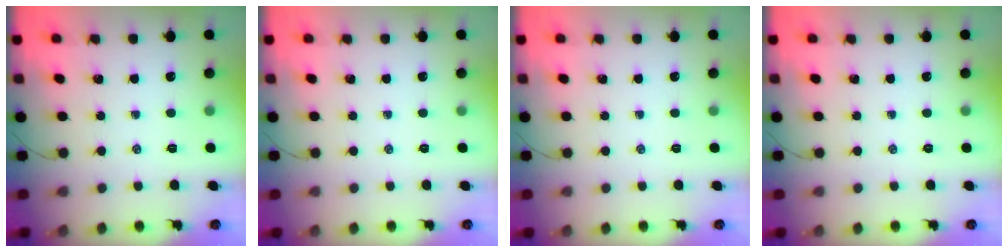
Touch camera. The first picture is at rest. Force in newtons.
{"total": 0.0}
{"total": 0.0}
{"total": 0.0}